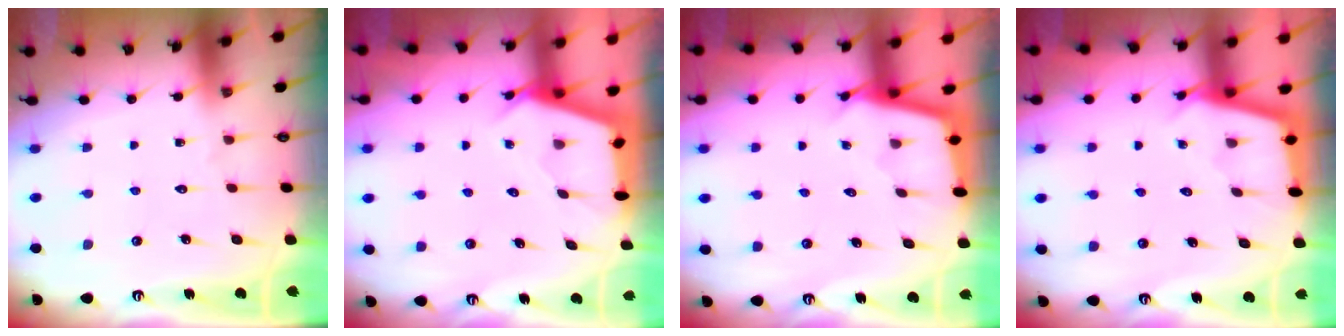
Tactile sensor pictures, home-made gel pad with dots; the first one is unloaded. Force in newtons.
{"total": 2.7, "press": 2.7, "slide": 0.3}
{"total": 2.5, "press": 2.5, "slide": 0.2}
{"total": 2.9, "press": 2.9, "slide": 0.3}